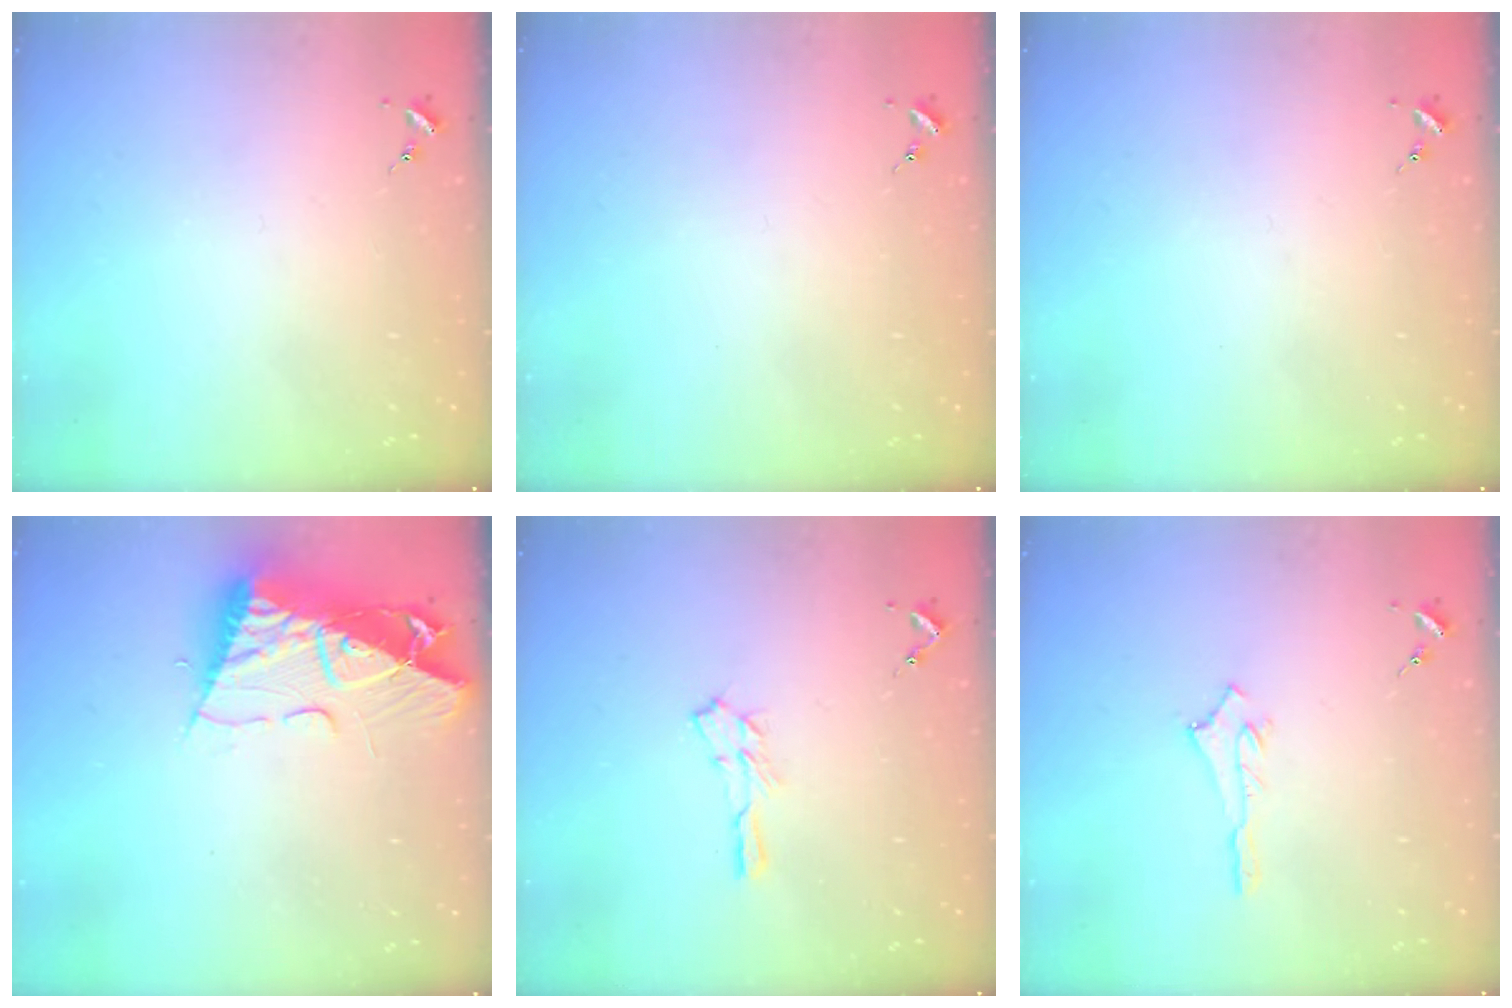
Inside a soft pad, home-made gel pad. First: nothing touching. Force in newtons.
{"total": 0.0}
{"total": 0.0}
{"total": 13.6, "press": 13.6, "slide": 1.1}
{"total": 5.1, "press": 5.1, "slide": 0.6}
{"total": 2.5, "press": 2.5, "slide": 0.2}